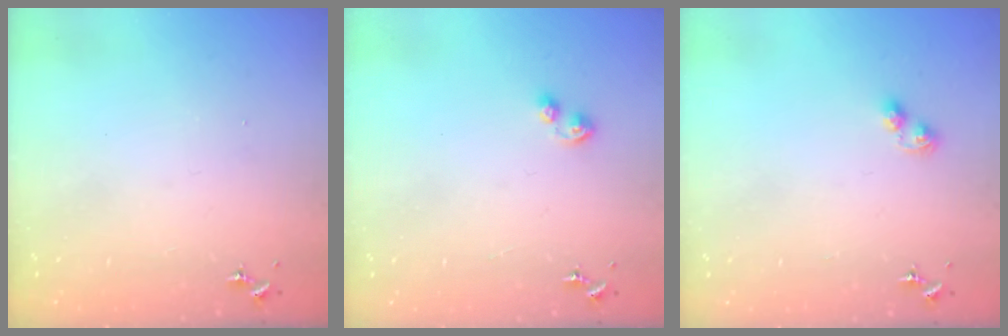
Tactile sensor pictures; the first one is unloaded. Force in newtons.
{"total": 4.4, "press": 4.3, "slide": 0.5}
{"total": 3.9, "press": 3.8, "slide": 0.5}